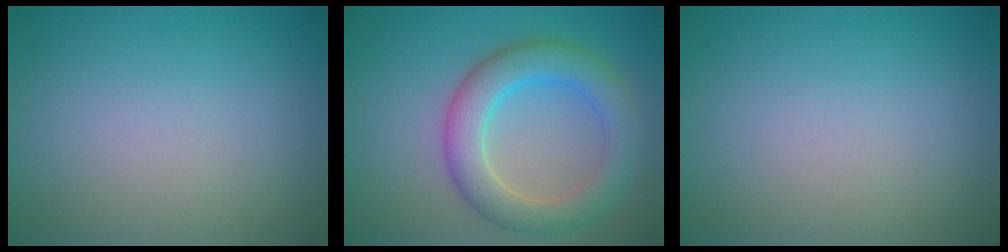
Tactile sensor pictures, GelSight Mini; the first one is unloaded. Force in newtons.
{"total": 5.5, "press": 5.5, "slide": 0.1}
{"total": 0.0}